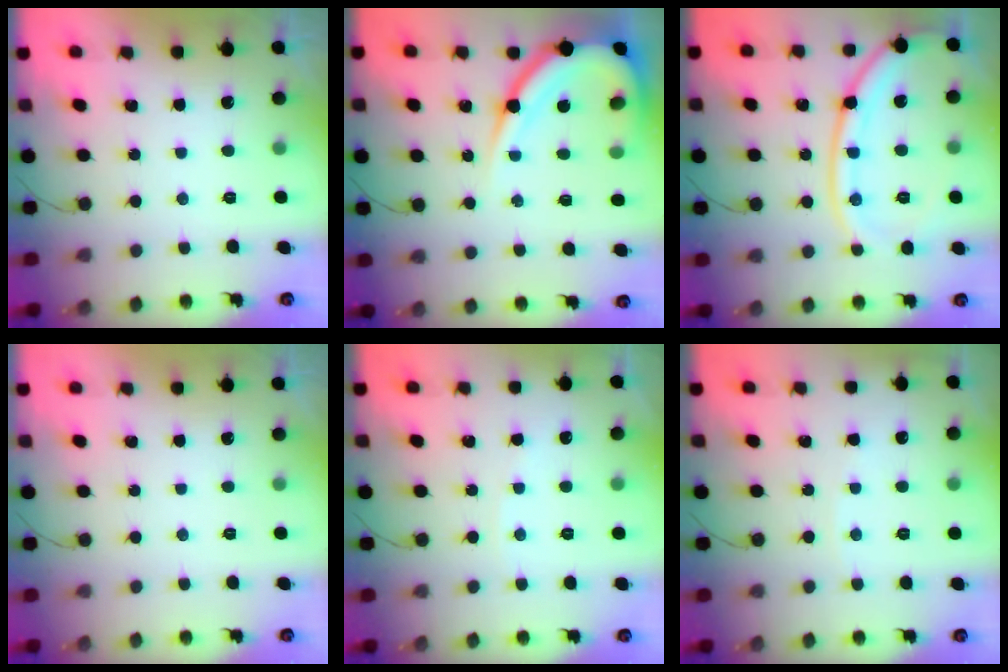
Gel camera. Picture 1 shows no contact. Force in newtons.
{"total": 14.6, "press": 14.5, "slide": 1.5}
{"total": 16.7, "press": 16.6, "slide": 1.9}
{"total": 0.0}
{"total": 1.5, "press": 1.4, "slide": 0.3}
{"total": 2.6, "press": 2.6, "slide": 0.4}